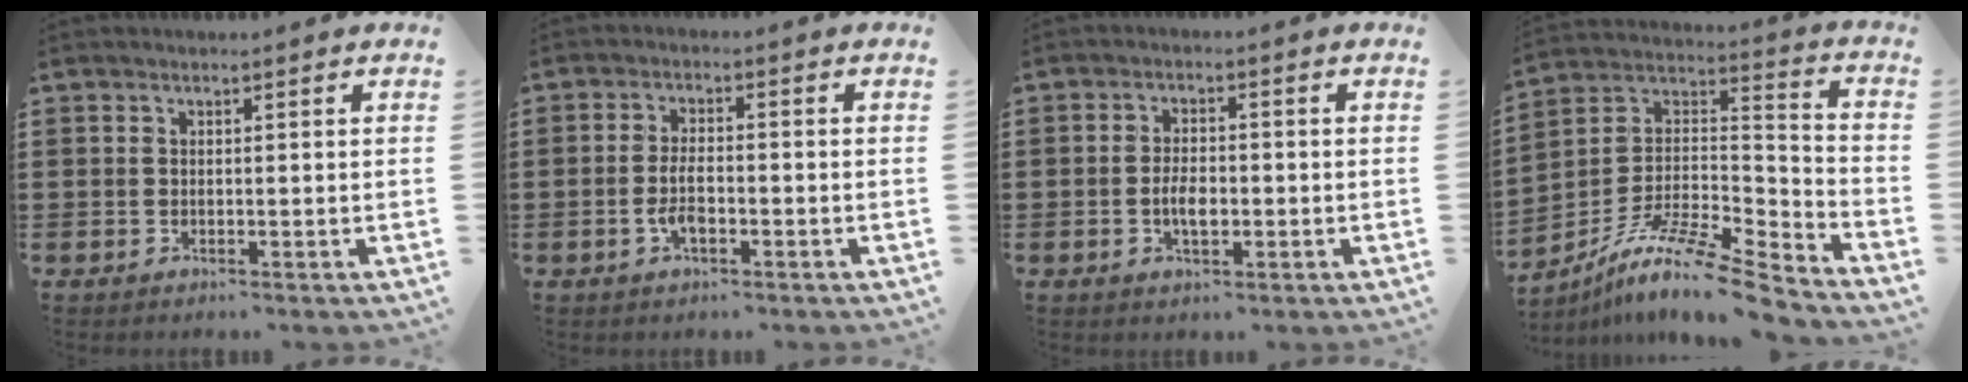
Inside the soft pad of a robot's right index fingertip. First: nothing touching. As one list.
[{"total": 4.0, "force": [-1.3, 1.3, 3.5], "torque": [-0.085, -0.005, -0.030]}, {"total": 3.9, "force": [-0.9, 1.5, 3.4], "torque": [-0.070, -0.003, -0.016]}, {"total": 11.5, "force": [-9.1, 1.2, 7.0], "torque": [-0.125, 0.006, -0.175]}]